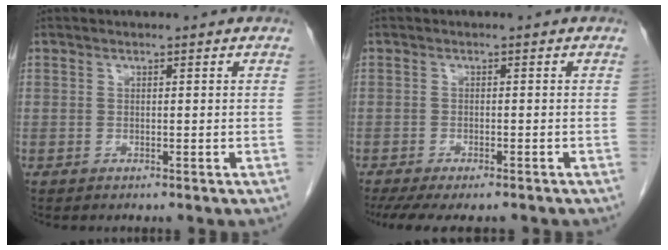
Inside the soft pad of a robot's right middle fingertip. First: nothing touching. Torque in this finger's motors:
{"motor_torque": [0.26, -0.22, 0.04, 0.04]}